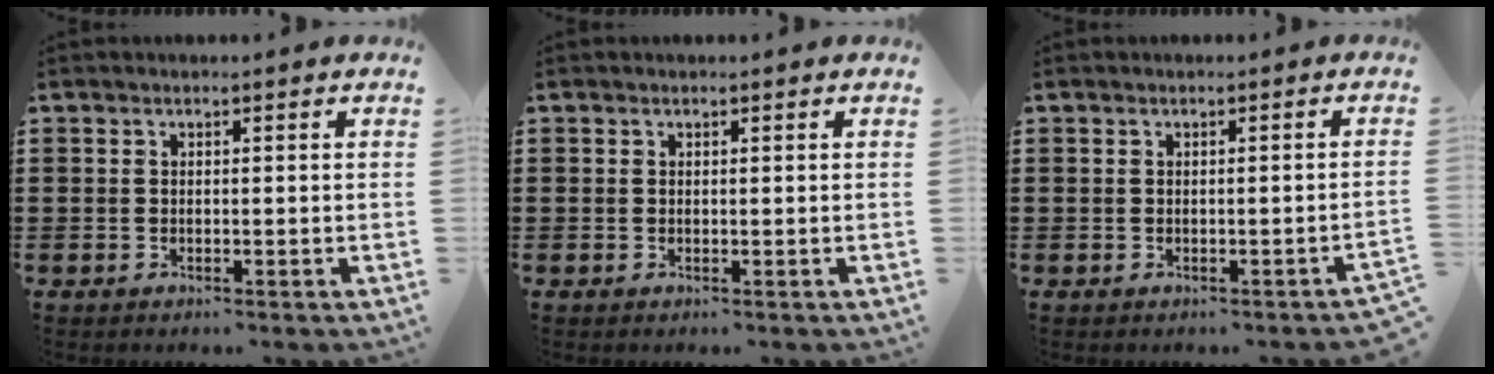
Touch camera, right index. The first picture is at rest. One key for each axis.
{"total": 0.0}
{"total": 0.6, "fx": -0.3, "fy": -0.1, "fz": 0.5, "tx": -0.011, "ty": -0.003, "tz": -0.006}